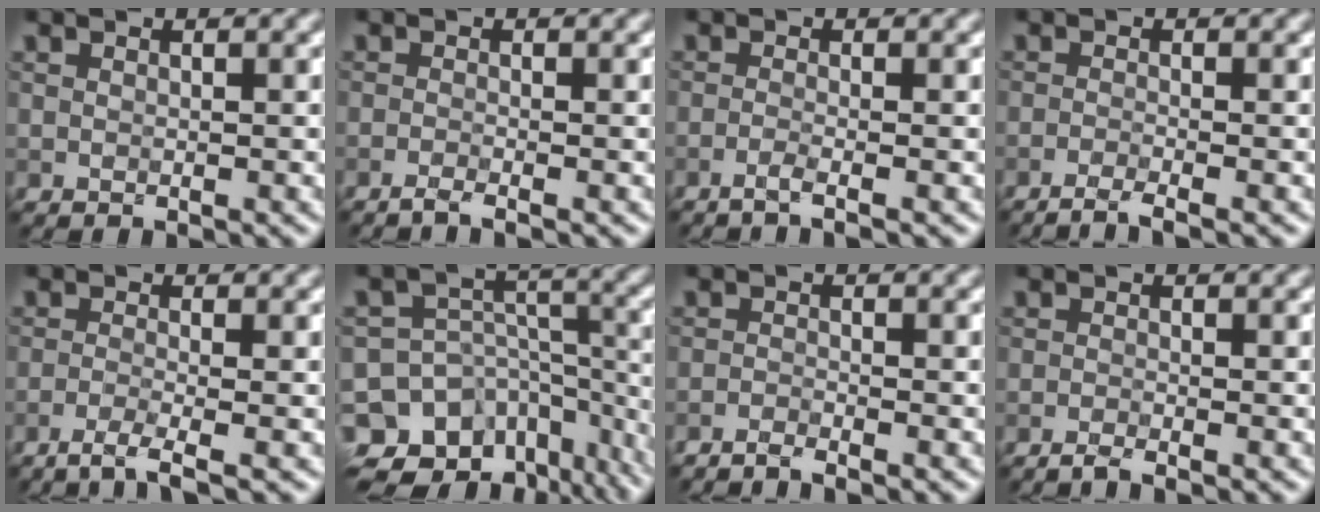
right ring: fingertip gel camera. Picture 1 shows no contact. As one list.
[{"total": 1.4, "force": [-1.1, 0.2, 0.9], "torque": [-0.018, -0.002, -0.029]}, {"total": 1.5, "force": [-0.9, 0.2, 1.2], "torque": [-0.016, -0.001, -0.030]}, {"total": 2.8, "force": [-2.1, 0.4, 1.8], "torque": [-0.036, 0.003, -0.047]}, {"total": 2.5, "force": [-1.6, 0.4, 1.9], "torque": [-0.034, -0.001, -0.047]}, {"total": 15.5, "force": [-9.1, 11.4, 5.3], "torque": [-0.118, -0.024, -0.106]}, {"total": 1.9, "force": [-1.7, 0.1, 0.8], "torque": [-0.022, 0.001, -0.040]}, {"total": 1.5, "force": [-1.2, 0.1, 0.9], "torque": [-0.019, -0.001, -0.029]}]